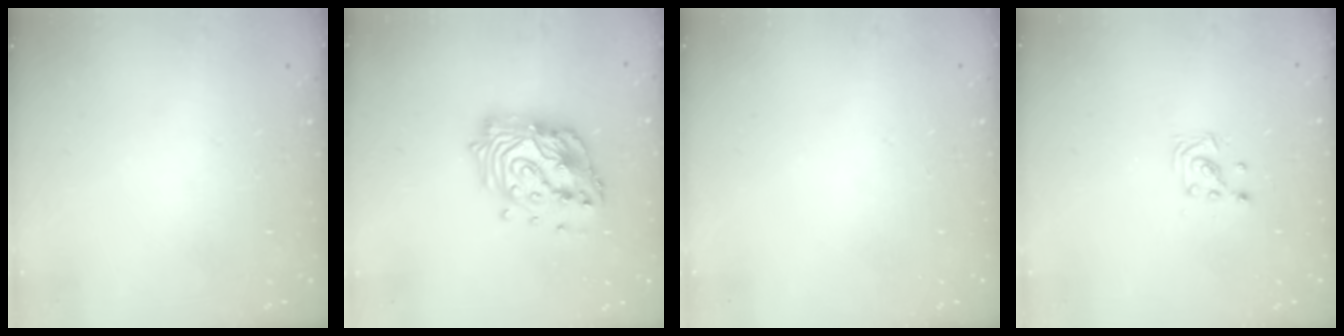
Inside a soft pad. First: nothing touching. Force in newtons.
{"total": 18.2, "press": 18.1, "slide": 1.5}
{"total": 0.0}
{"total": 2.9, "press": 2.9, "slide": 0.3}